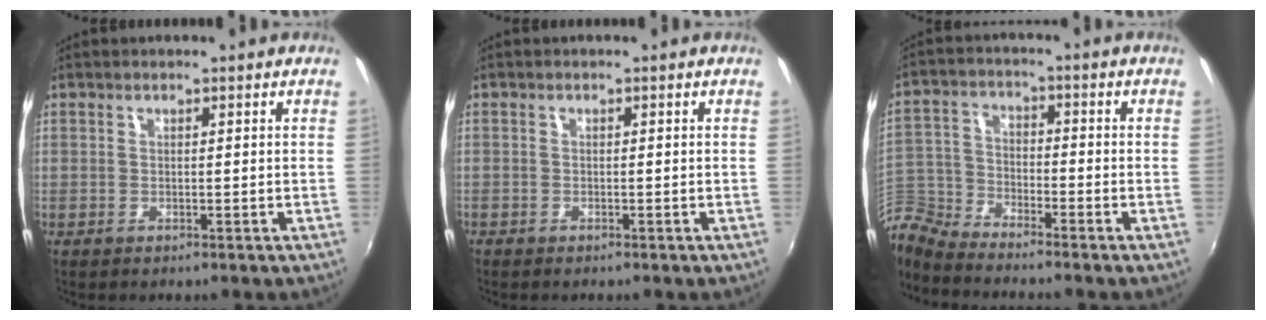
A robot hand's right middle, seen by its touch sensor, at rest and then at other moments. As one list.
[{"total": 0.5, "force": [-0.4, 0.4, -0.1], "torque": [0.000, 0.002, -0.007]}, {"total": 8.1, "force": [-6.8, 3.5, 2.6], "torque": [-0.066, 0.005, -0.147]}]